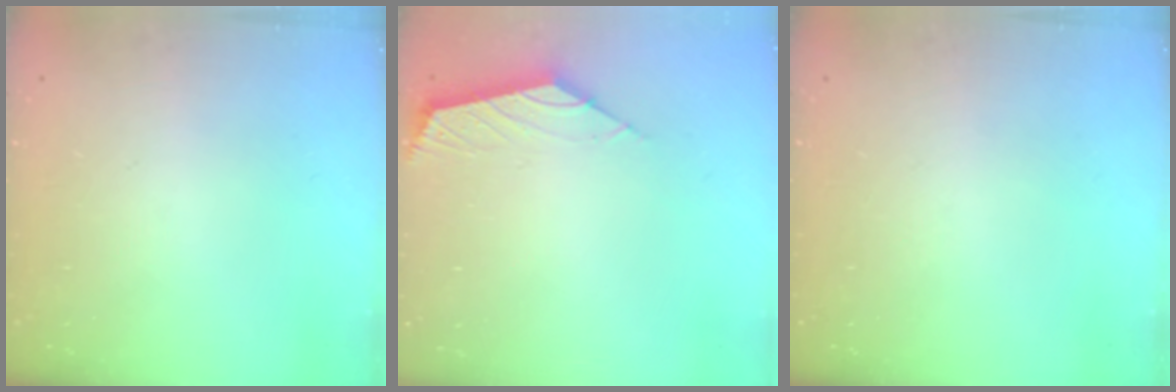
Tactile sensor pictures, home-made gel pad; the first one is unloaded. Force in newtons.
{"total": 2.6, "press": 2.5, "slide": 0.6}
{"total": 0.0}